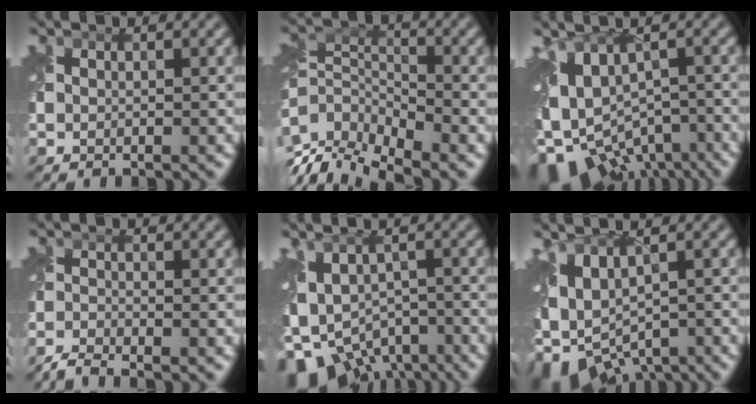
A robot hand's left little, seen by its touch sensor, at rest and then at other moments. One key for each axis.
{"total": 7.9, "fx": -4.8, "fy": 4.0, "fz": 4.8, "tx": -0.093, "ty": -0.008, "tz": -0.090}
{"total": 12.4, "fx": -5.8, "fy": 8.1, "fz": 7.4, "tx": -0.140, "ty": -0.021, "tz": -0.051}
{"total": 2.3, "fx": -2.2, "fy": 0.2, "fz": 0.7, "tx": -0.017, "ty": -0.009, "tz": -0.057}
{"total": 8.4, "fx": -4.8, "fy": 5.4, "fz": 4.2, "tx": -0.073, "ty": -0.012, "tz": -0.065}
{"total": 8.7, "fx": -3.9, "fy": 5.0, "fz": 5.9, "tx": -0.124, "ty": -0.027, "tz": -0.046}